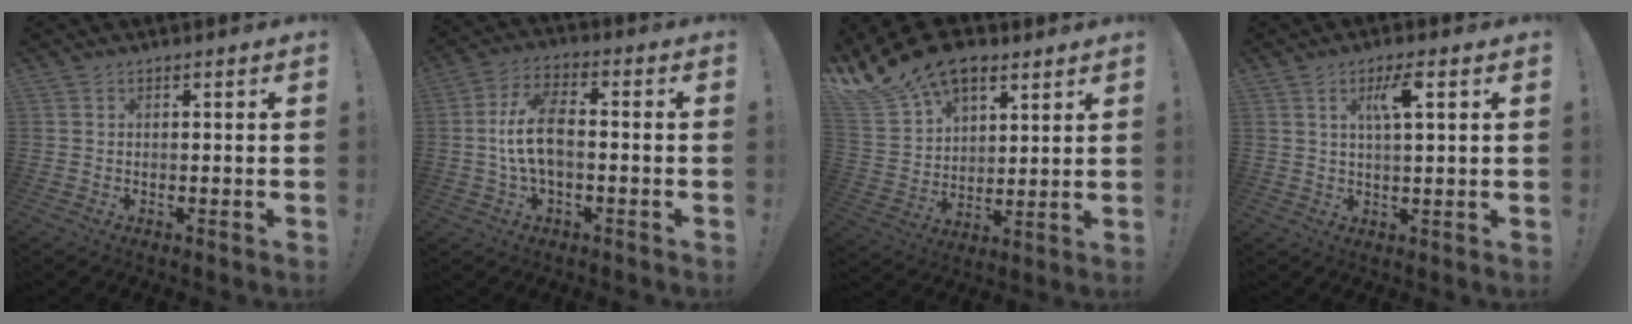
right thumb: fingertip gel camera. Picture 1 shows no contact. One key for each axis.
{"total": 11.3, "fx": -0.9, "fy": 5.3, "fz": 10.0, "tx": -0.205, "ty": 0.013, "tz": -0.014}
{"total": 17.6, "fx": 12.3, "fy": 10.1, "fz": 7.5, "tx": -0.146, "ty": -0.072, "tz": 0.234}
{"total": 6.6, "fx": 3.0, "fy": 1.2, "fz": 5.8, "tx": -0.097, "ty": -0.001, "tz": 0.044}